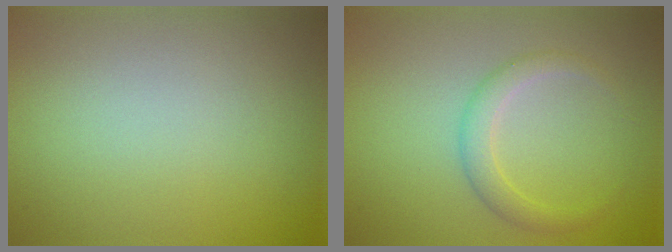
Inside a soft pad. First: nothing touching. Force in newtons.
{"total": 2.0, "press": 2.0, "slide": 0.1}